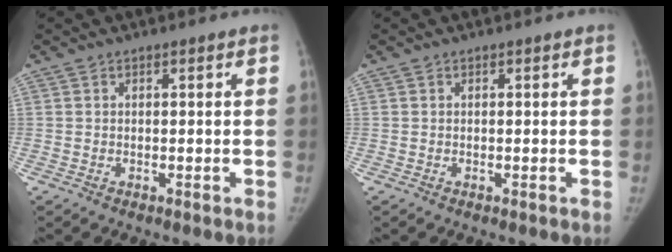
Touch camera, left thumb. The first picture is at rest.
{"total": 0.0}